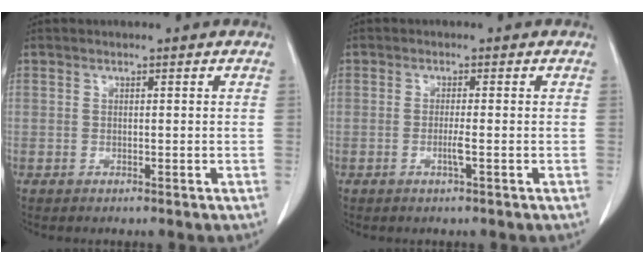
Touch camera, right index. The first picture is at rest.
{"total": 1.7, "force": [-0.7, -0.3, 1.6], "torque": [-0.033, -0.003, -0.014]}